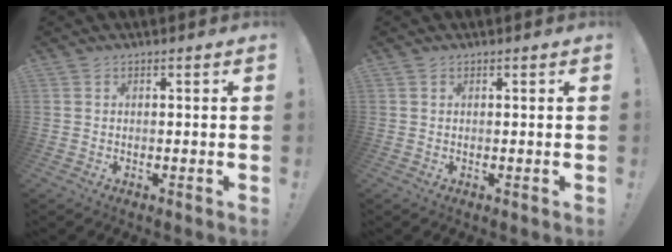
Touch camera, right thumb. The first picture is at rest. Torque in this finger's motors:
{"motor_torque": [-0.17, -0.07, -0.02, 0.10, 0.01]}